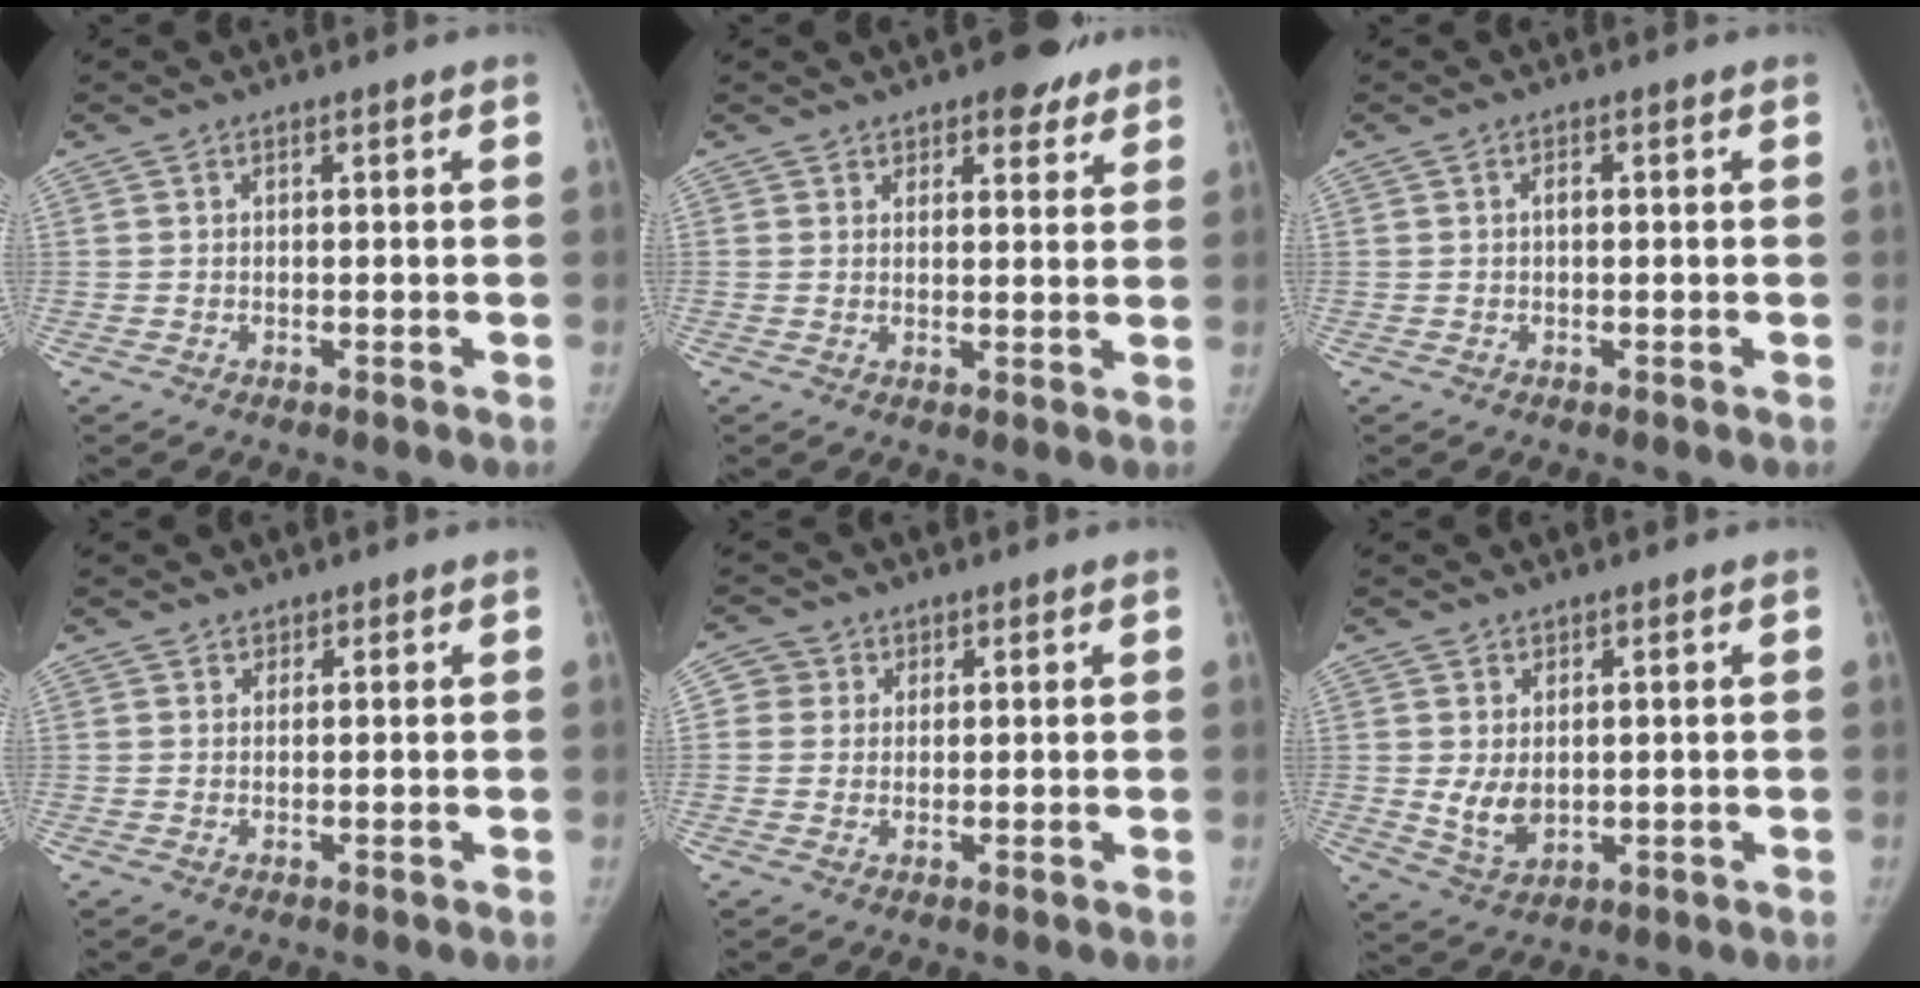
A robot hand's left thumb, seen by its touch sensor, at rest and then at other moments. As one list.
[{"total": 5.5, "force": [4.0, 2.6, 2.7], "torque": [-0.005, -0.018, 0.055]}, {"total": 0.8, "force": [0.0, 0.4, 0.7], "torque": [-0.007, -0.004, -0.005]}, {"total": 0.8, "force": [0.7, 0.5, -0.1], "torque": [0.006, -0.004, 0.011]}, {"total": 3.1, "force": [1.0, 2.9, 0.1], "torque": [0.018, 0.000, 0.013]}, {"total": 5.0, "force": [0.6, 3.6, 3.5], "torque": [-0.056, -0.017, 0.028]}]